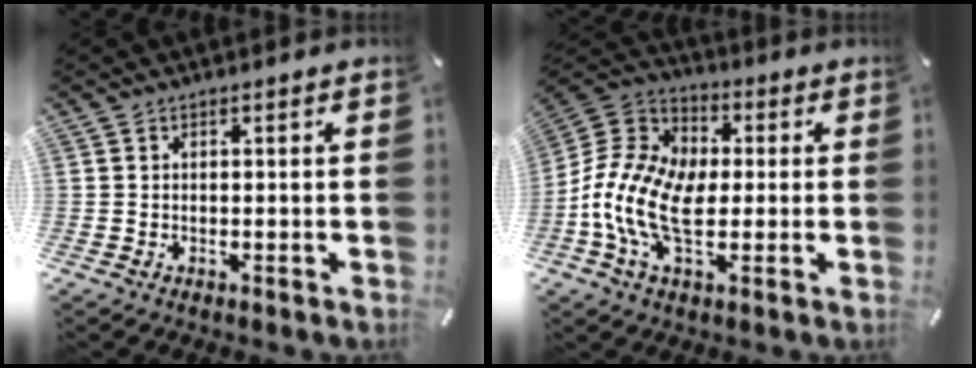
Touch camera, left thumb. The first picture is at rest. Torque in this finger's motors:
{"motor_torque": [1.57, 3.43, 0.71, -0.24, 0.70]}